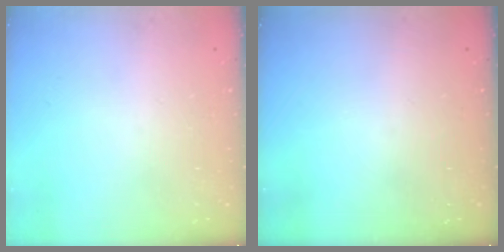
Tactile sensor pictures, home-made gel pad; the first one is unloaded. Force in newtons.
{"total": 0.0}